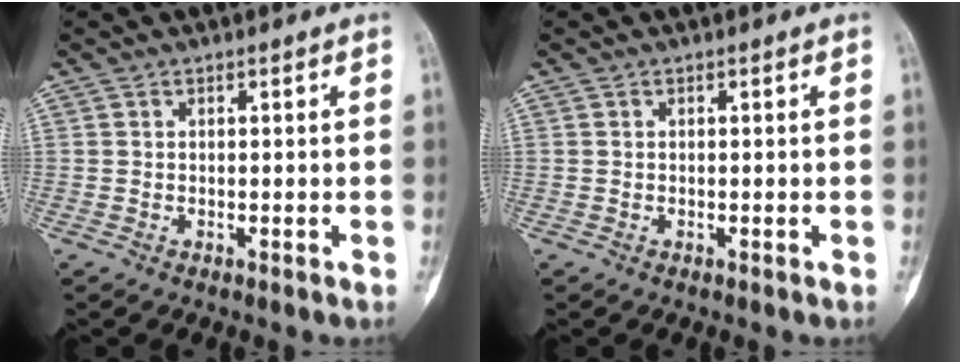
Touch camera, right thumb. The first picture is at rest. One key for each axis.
{"total": 0.0}